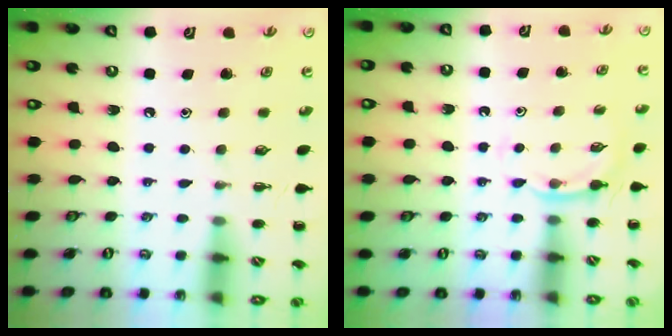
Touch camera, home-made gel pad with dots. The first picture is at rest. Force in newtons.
{"total": 4.8, "press": 4.6, "slide": 1.3}